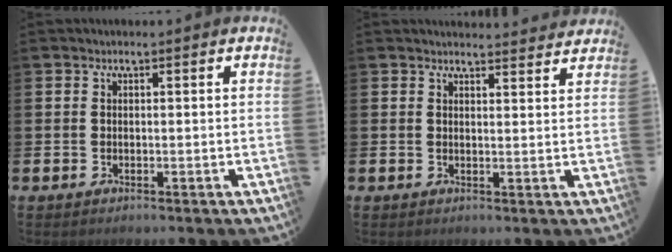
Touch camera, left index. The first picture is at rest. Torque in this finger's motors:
{"motor_torque": [0.85, -1.29, 0.08, 0.00]}